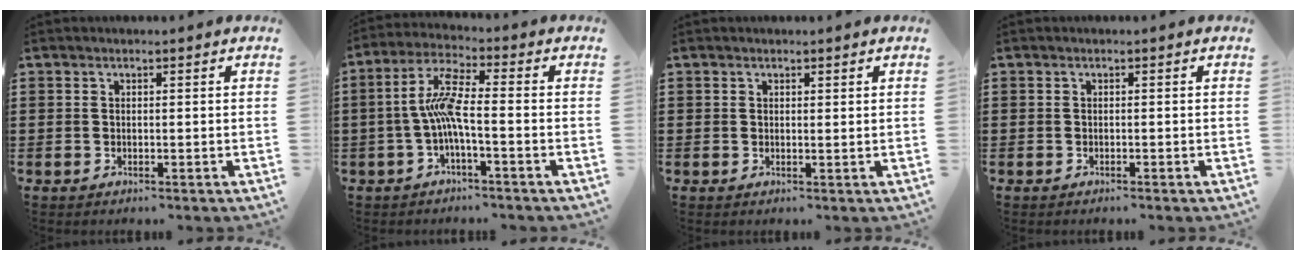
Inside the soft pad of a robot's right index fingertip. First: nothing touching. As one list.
[{"total": 7.2, "force": [-1.6, 1.3, 6.9], "torque": [-0.152, -0.005, -0.038]}, {"total": 0.0}, {"total": 0.5, "force": [-0.5, -0.2, 0.1], "torque": [-0.003, -0.004, -0.010]}]